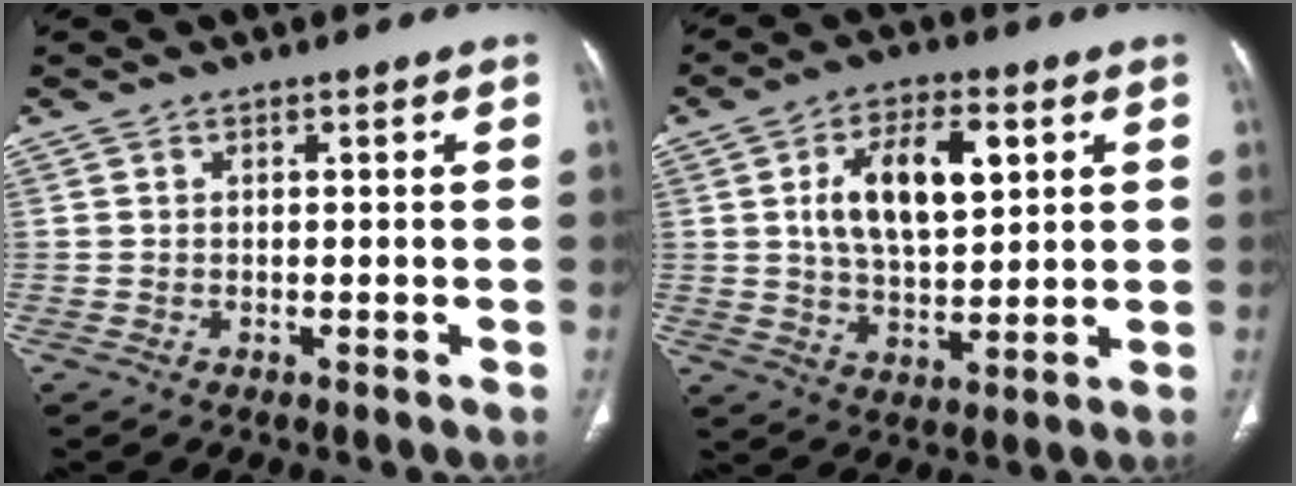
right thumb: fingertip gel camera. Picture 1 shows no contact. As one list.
[{"total": 13.4, "force": [3.7, 6.9, 10.9], "torque": [-0.168, -0.005, 0.068]}]